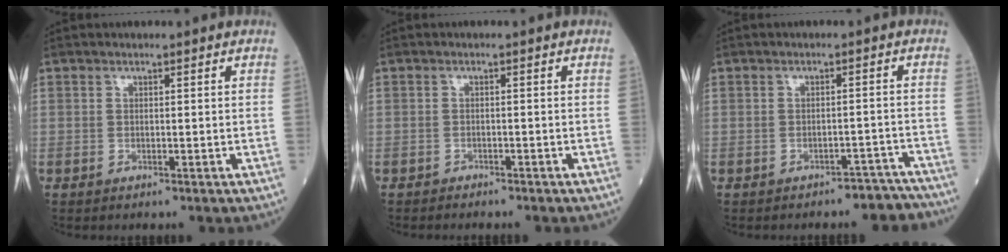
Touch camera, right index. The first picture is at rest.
{"total": 3.5, "force": [-3.0, 1.5, 1.1], "torque": [-0.030, -0.004, -0.039]}
{"total": 7.0, "force": [-6.3, 2.8, 1.2], "torque": [-0.002, 0.029, -0.071]}